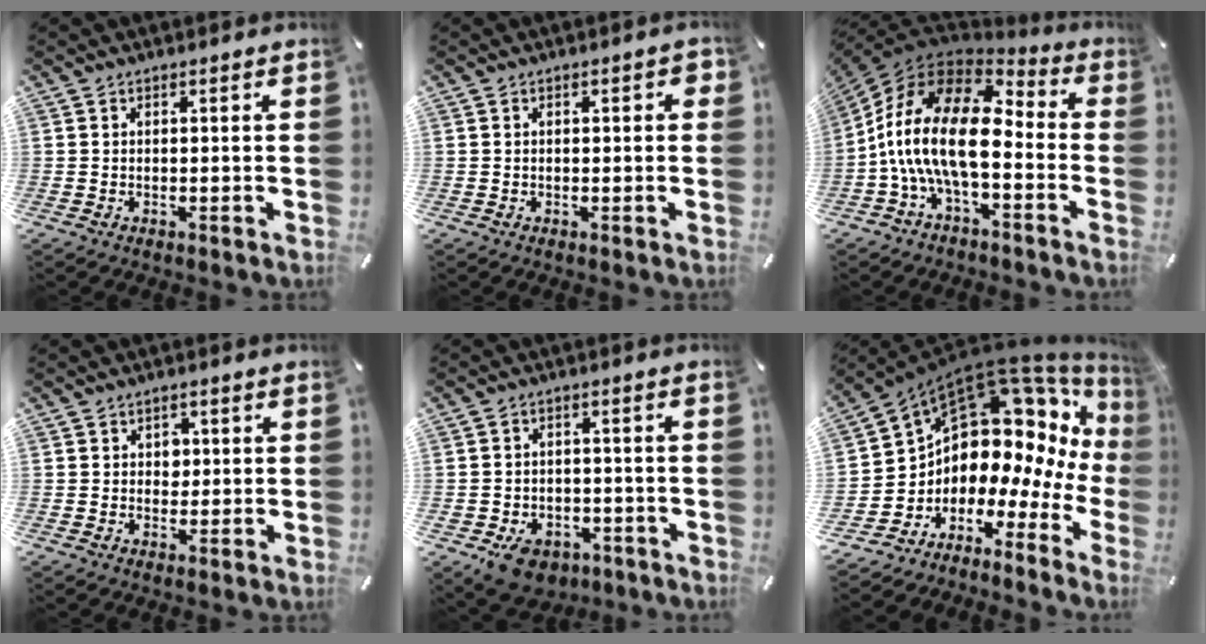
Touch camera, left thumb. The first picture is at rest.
{"total": 2.2, "force": [-0.2, 1.0, 1.9], "torque": [-0.027, 0.004, -0.006]}
{"total": 19.8, "force": [-3.3, 9.8, 16.9], "torque": [-0.358, 0.010, -0.058]}
{"total": 3.2, "force": [0.4, 2.7, 1.6], "torque": [-0.012, -0.004, -0.001]}
{"total": 7.4, "force": [-3.8, 5.5, 3.2], "torque": [-0.055, 0.024, -0.067]}
{"total": 12.8, "force": [7.4, 8.2, 6.4], "torque": [-0.106, -0.102, 0.132]}